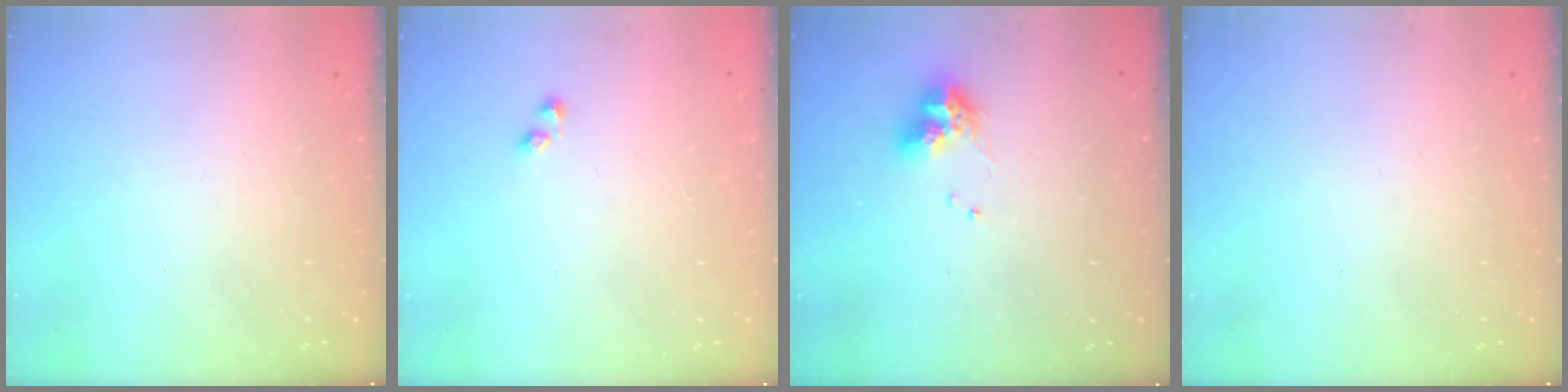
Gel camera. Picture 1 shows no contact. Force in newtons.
{"total": 1.0, "press": 0.9, "slide": 0.5}
{"total": 8.5, "press": 8.4, "slide": 0.9}
{"total": 0.0}